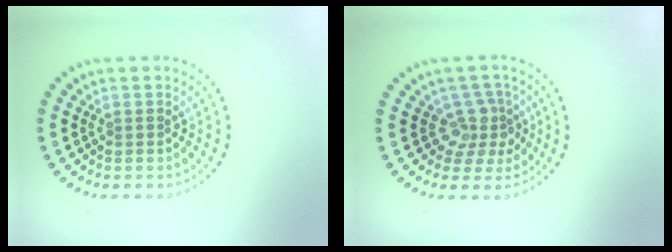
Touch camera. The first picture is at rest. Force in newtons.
{"total": 3.0, "press": 2.2, "slide": 1.9}